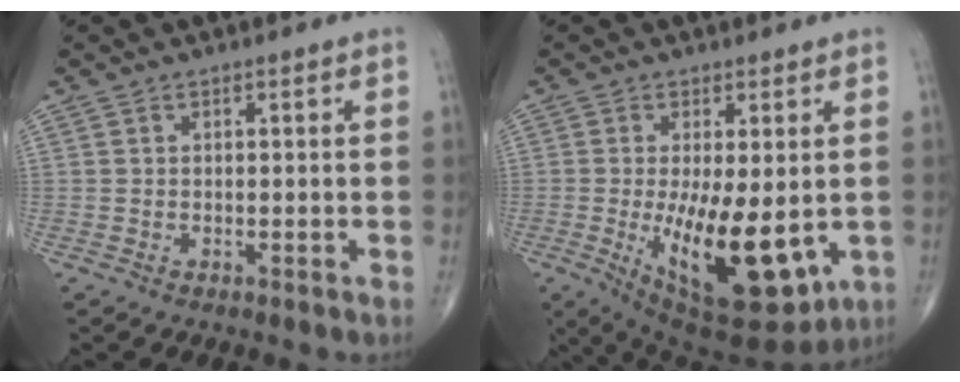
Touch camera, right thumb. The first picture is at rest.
{"total": 16.8, "force": [-2.7, 6.5, 15.2], "torque": [-0.243, -0.033, -0.017]}